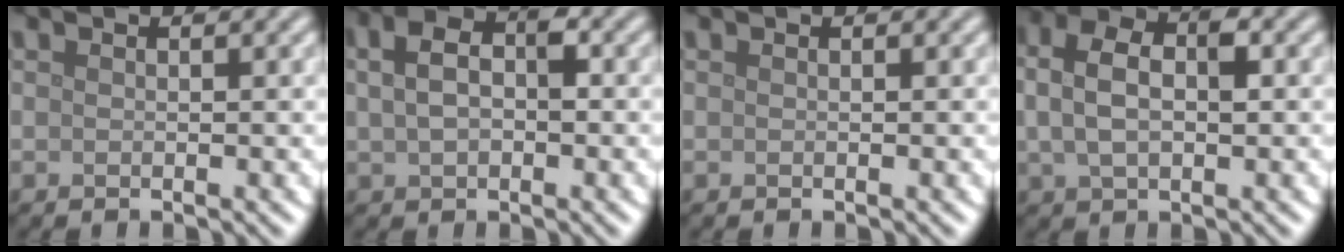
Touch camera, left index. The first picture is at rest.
{"total": 4.7, "force": [0.9, 2.9, 3.5], "torque": [-0.077, 0.015, 0.015]}
{"total": 0.0}
{"total": 5.1, "force": [0.9, 2.9, 4.1], "torque": [-0.082, 0.010, 0.012]}